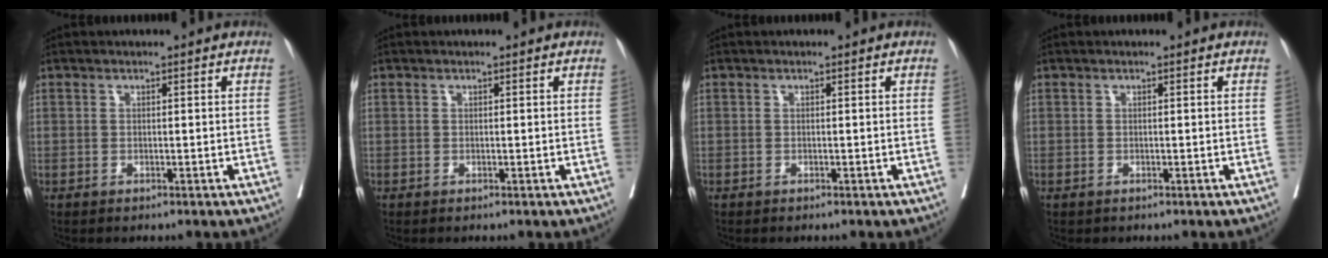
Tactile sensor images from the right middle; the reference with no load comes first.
{"total": 0.0}
{"total": 0.0}
{"total": 0.0}